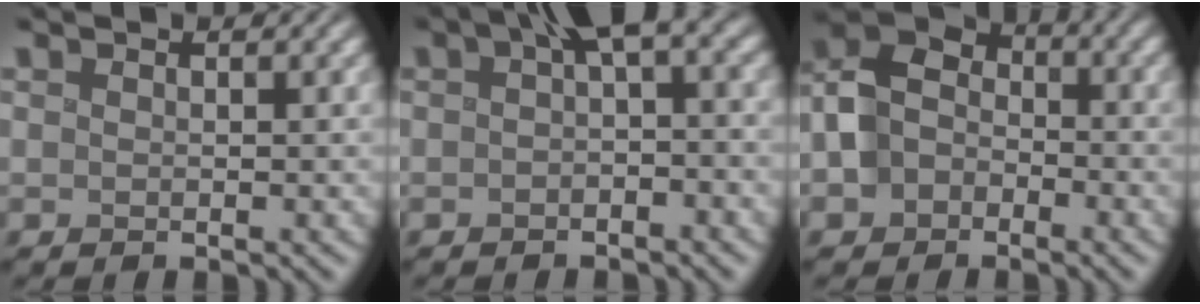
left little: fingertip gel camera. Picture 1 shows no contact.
{"total": 4.5, "force": [0.5, 2.1, 4.0], "torque": [-0.051, 0.016, 0.000]}
{"total": 6.7, "force": [-2.5, 5.2, 3.4], "torque": [-0.064, 0.007, -0.060]}